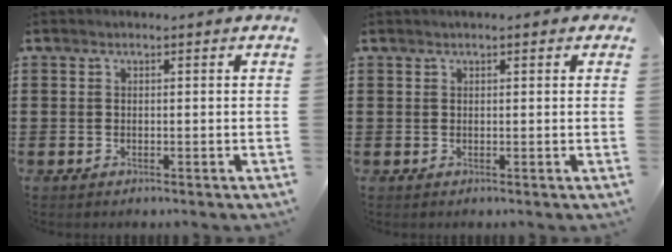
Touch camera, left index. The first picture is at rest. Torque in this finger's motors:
{"motor_torque": [1.17, -0.97, 0.56, 0.12]}